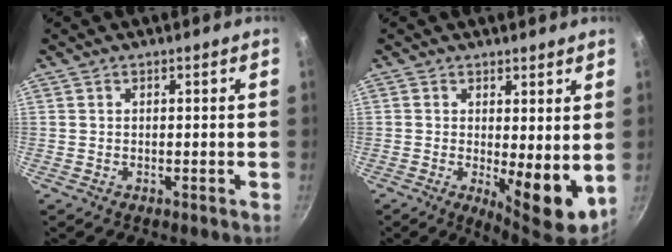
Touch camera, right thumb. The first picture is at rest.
{"total": 8.1, "force": [0.3, 2.8, 7.6], "torque": [-0.102, -0.023, 0.010]}